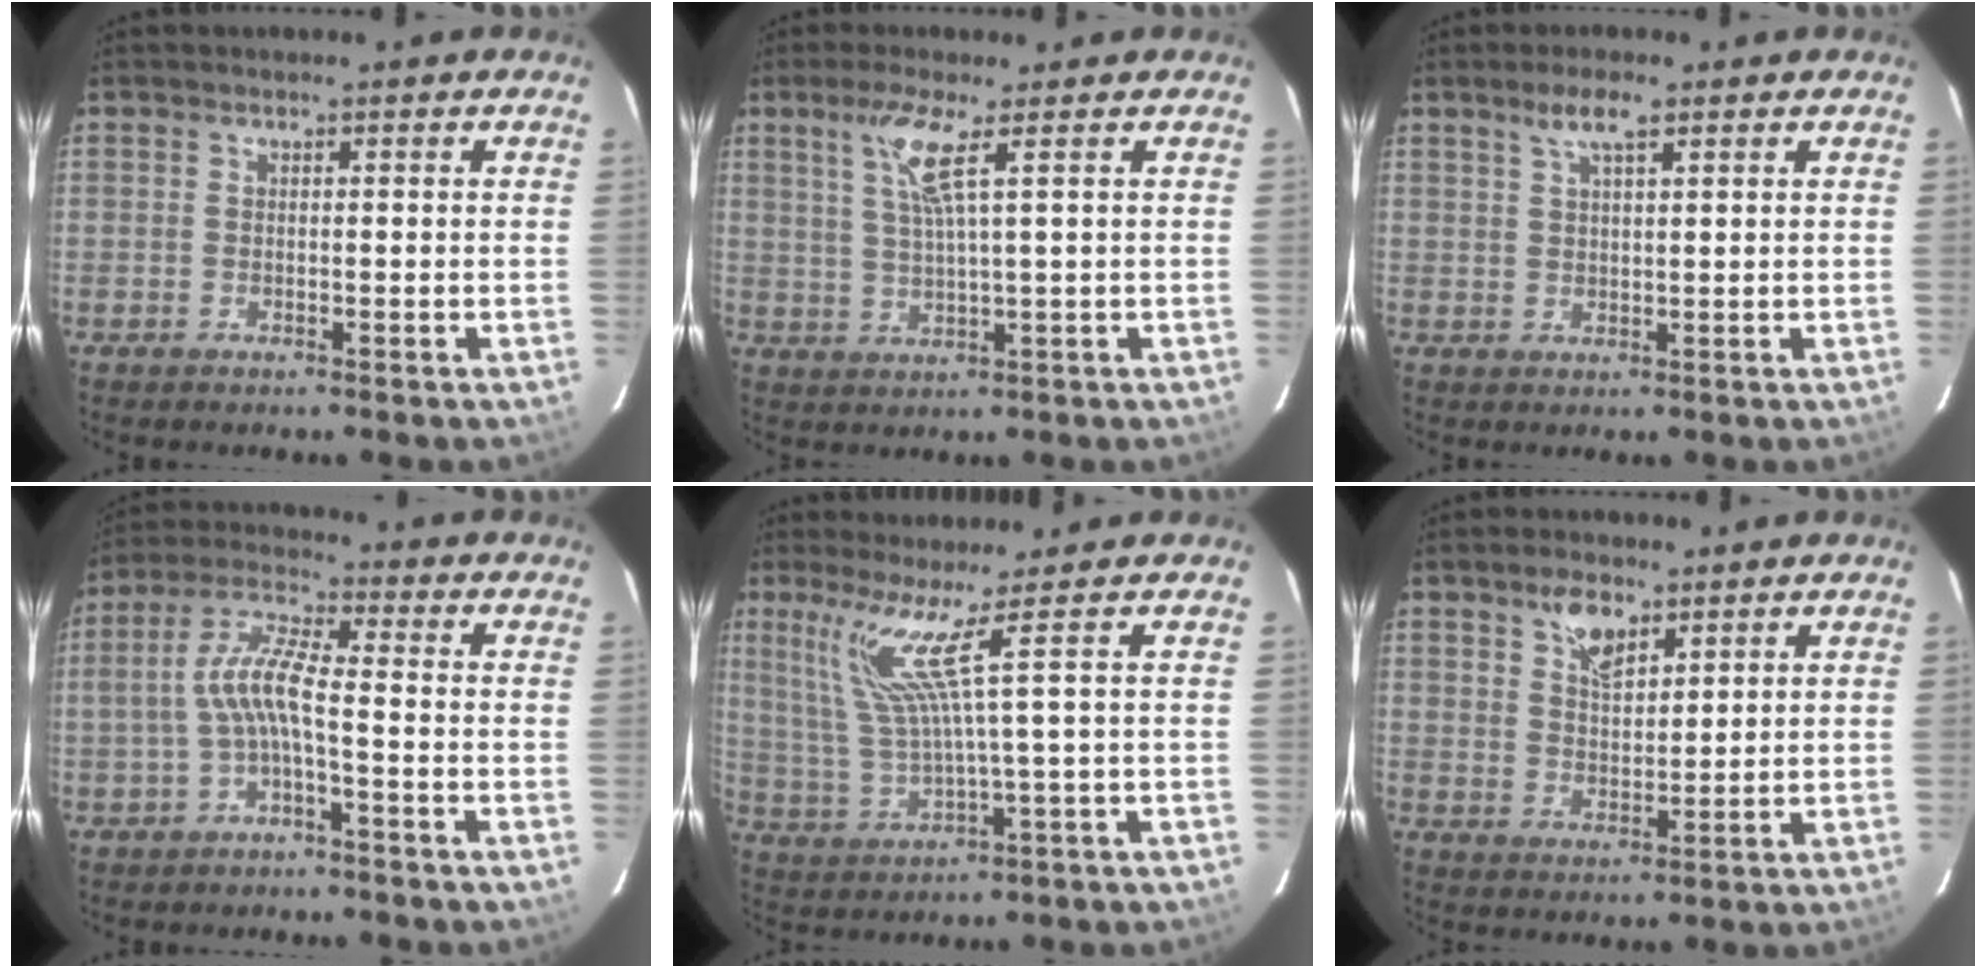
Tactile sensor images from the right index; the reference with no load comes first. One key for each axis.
{"total": 5.8, "fx": 2.7, "fy": -0.4, "fz": 5.1, "tx": -0.099, "ty": 0.000, "tz": 0.058}
{"total": 3.8, "fx": 2.4, "fy": 0.9, "fz": 2.9, "tx": -0.052, "ty": 0.009, "tz": 0.044}
{"total": 6.8, "fx": -2.0, "fy": 1.0, "fz": 6.4, "tx": -0.149, "ty": 0.016, "tz": -0.037}
{"total": 6.6, "fx": 3.7, "fy": -2.2, "fz": 5.0, "tx": -0.097, "ty": -0.006, "tz": 0.094}
{"total": 5.6, "fx": 3.5, "fy": 2.7, "fz": 3.3, "tx": -0.054, "ty": 0.003, "tz": 0.065}